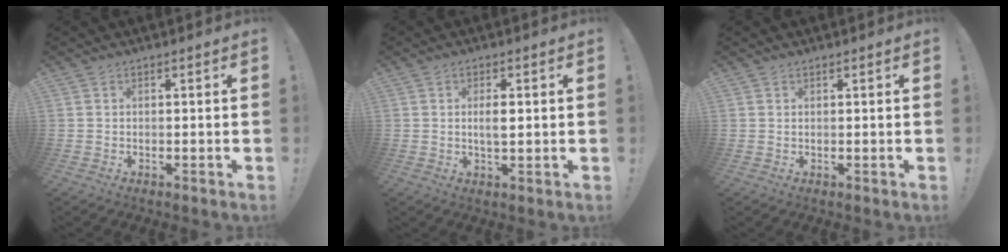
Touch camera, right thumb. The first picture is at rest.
{"total": 3.8, "force": [0.3, 1.5, 3.5], "torque": [-0.053, -0.003, 0.002]}
{"total": 0.6, "force": [0.5, 0.1, 0.2], "torque": [-0.001, -0.002, 0.009]}